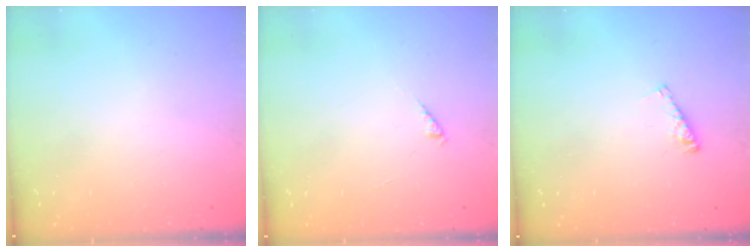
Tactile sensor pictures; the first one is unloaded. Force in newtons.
{"total": 0.0}
{"total": 4.2, "press": 4.2, "slide": 0.4}